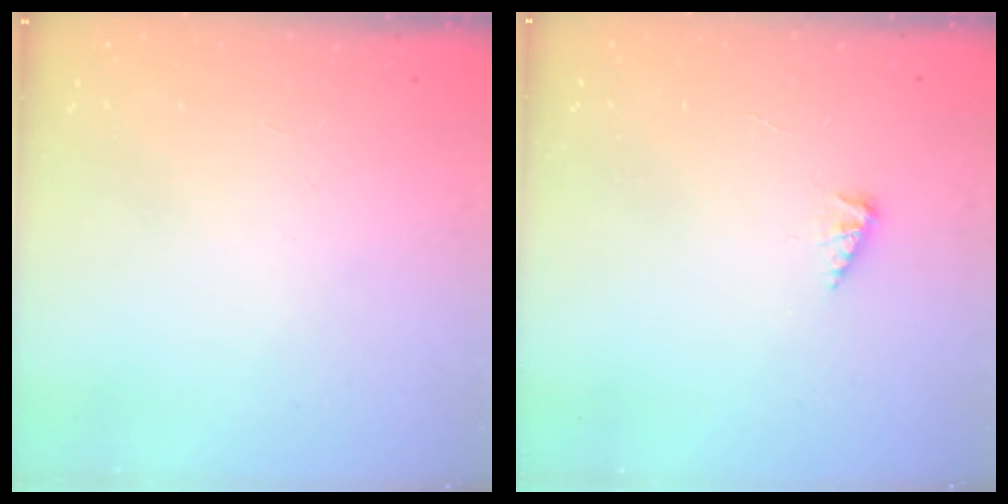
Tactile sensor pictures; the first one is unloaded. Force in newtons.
{"total": 2.7, "press": 2.7, "slide": 0.4}